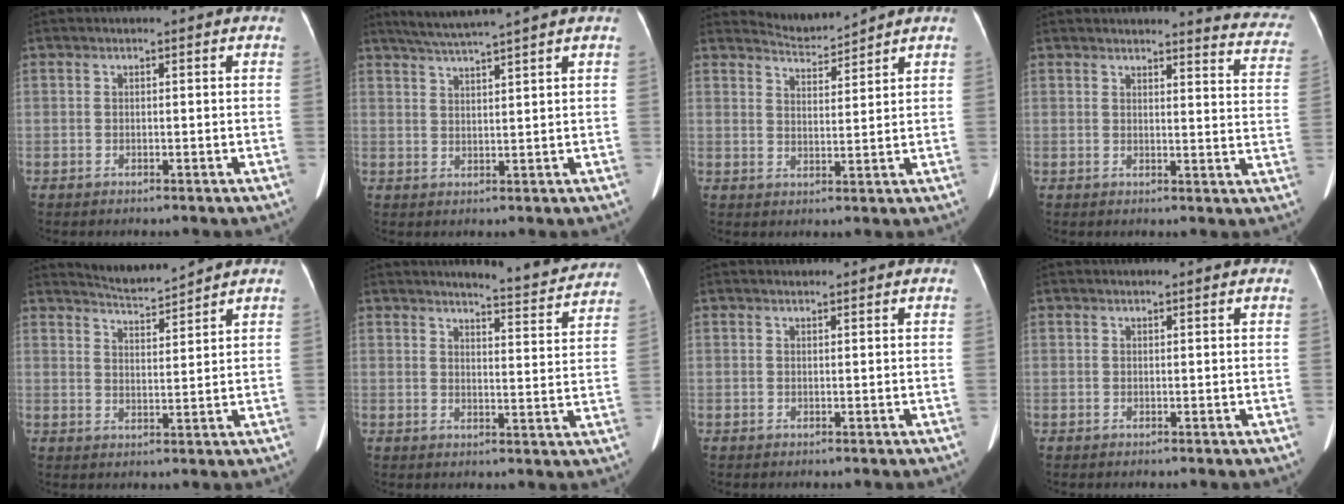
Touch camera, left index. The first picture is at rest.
{"total": 6.4, "force": [5.5, -1.4, 2.9], "torque": [-0.052, 0.017, 0.095]}
{"total": 3.8, "force": [3.6, -0.8, -0.9], "torque": [0.008, -0.005, 0.073]}
{"total": 11.3, "force": [11.1, 1.2, 1.9], "torque": [0.012, -0.079, 0.088]}
{"total": 4.4, "force": [4.2, -1.1, -0.2], "torque": [-0.003, -0.006, 0.080]}
{"total": 8.6, "force": [8.3, 0.4, 2.2], "torque": [-0.034, -0.019, 0.096]}
{"total": 0.0}
{"total": 0.0}